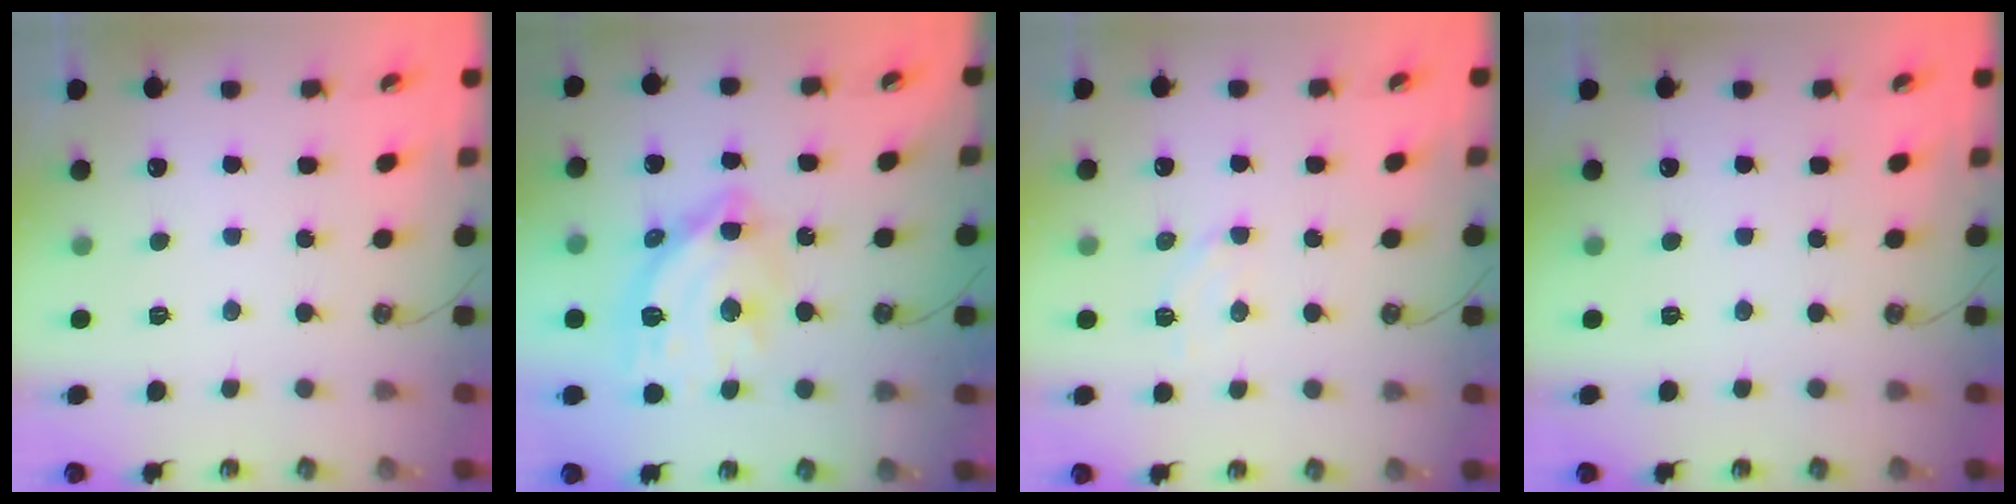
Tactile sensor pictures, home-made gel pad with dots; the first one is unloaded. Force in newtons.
{"total": 15.2, "press": 15.1, "slide": 1.5}
{"total": 5.4, "press": 5.4, "slide": 0.6}
{"total": 0.0}